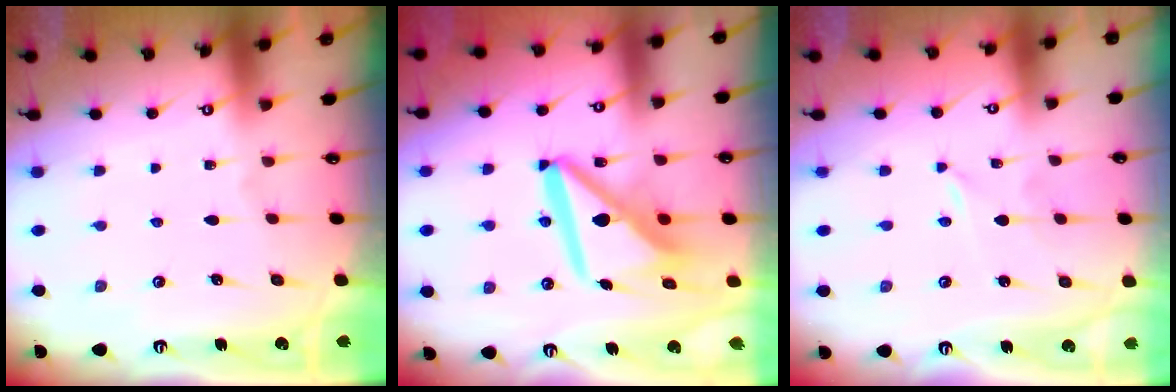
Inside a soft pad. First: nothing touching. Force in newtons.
{"total": 13.4, "press": 13.3, "slide": 1.6}
{"total": 0.0}